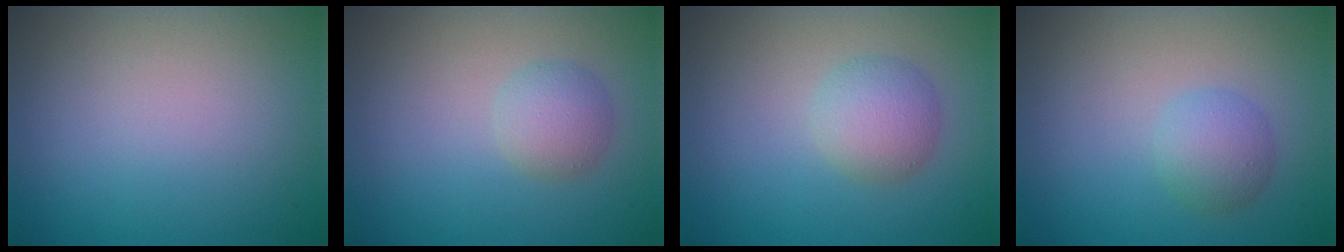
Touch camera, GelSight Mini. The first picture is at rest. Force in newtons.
{"total": 2.2, "press": 2.2, "slide": 0.2}
{"total": 3.0, "press": 3.0, "slide": 0.1}
{"total": 2.4, "press": 2.4, "slide": 0.2}